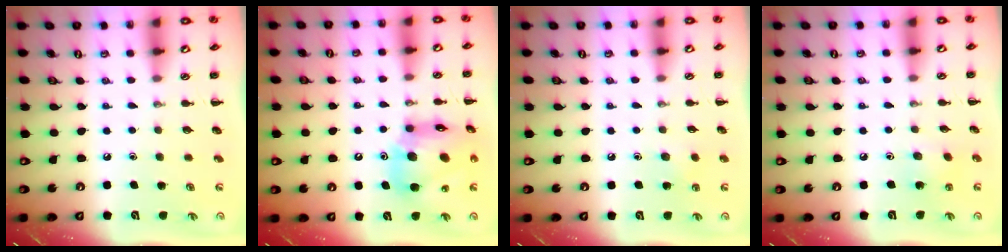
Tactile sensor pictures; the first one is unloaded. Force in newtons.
{"total": 17.3, "press": 16.7, "slide": 4.5}
{"total": 4.3, "press": 4.1, "slide": 1.3}
{"total": 3.4, "press": 3.3, "slide": 1.0}